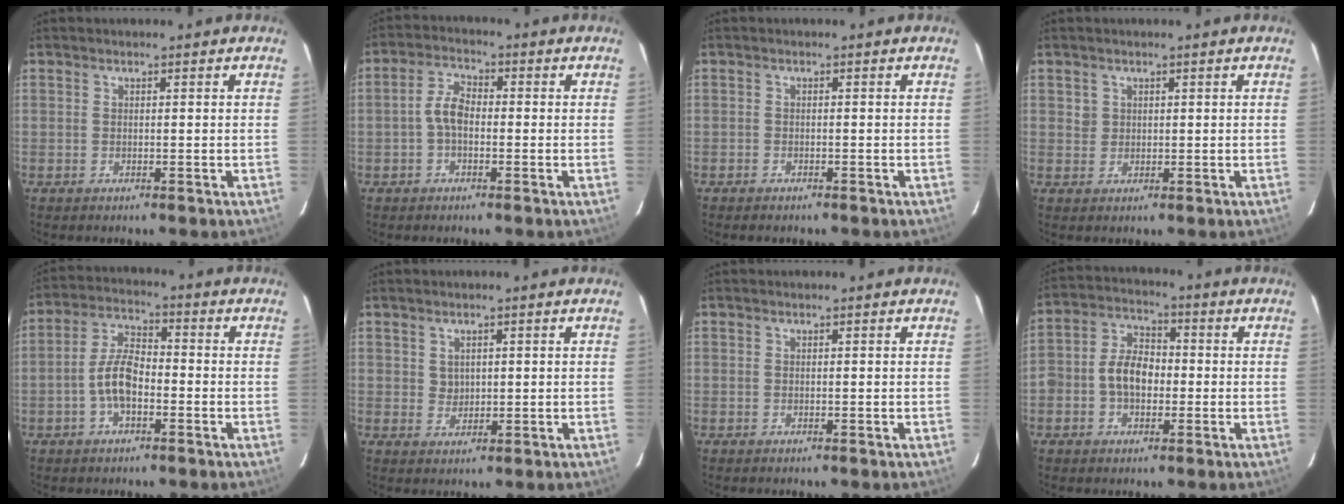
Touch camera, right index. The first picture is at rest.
{"total": 4.3, "force": [-1.0, 2.3, 3.5], "torque": [-0.075, 0.016, -0.019]}
{"total": 1.3, "force": [-1.1, 0.6, 0.2], "torque": [-0.013, 0.001, -0.020]}
{"total": 1.8, "force": [0.7, 1.7, 0.1], "torque": [0.004, 0.006, 0.010]}
{"total": 7.3, "force": [-2.4, 3.5, 5.9], "torque": [-0.124, 0.016, -0.044]}
{"total": 2.2, "force": [0.9, 1.9, 0.6], "torque": [-0.005, 0.005, 0.020]}
{"total": 0.0}
{"total": 7.7, "force": [-1.4, 5.4, 5.4], "torque": [-0.103, 0.025, -0.026]}